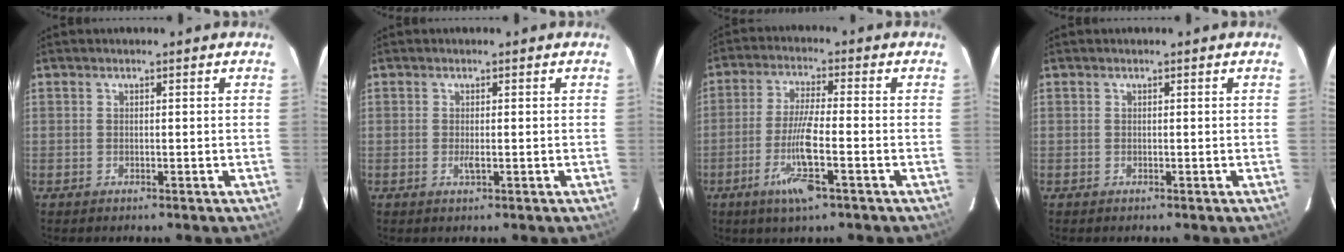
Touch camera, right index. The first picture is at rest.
{"total": 1.0, "force": [-0.2, 0.1, 1.0], "torque": [-0.022, -0.004, -0.004]}
{"total": 8.5, "force": [-3.6, 0.2, 7.7], "torque": [-0.151, -0.012, -0.067]}
{"total": 0.0}